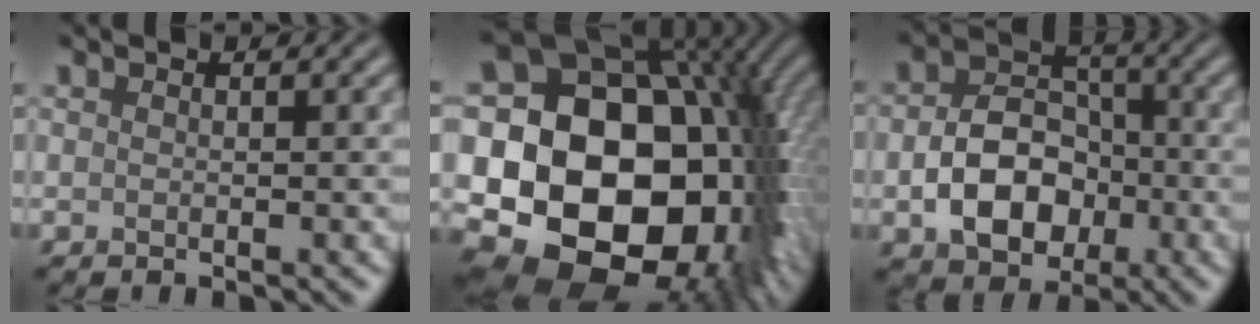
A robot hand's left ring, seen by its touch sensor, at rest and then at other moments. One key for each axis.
{"total": 22.7, "fx": -2.3, "fy": 17.0, "fz": 14.8, "tx": -0.228, "ty": -0.017, "tz": -0.056}
{"total": 6.8, "fx": -1.9, "fy": 5.0, "fz": 4.3, "tx": -0.074, "ty": -0.003, "tz": -0.029}